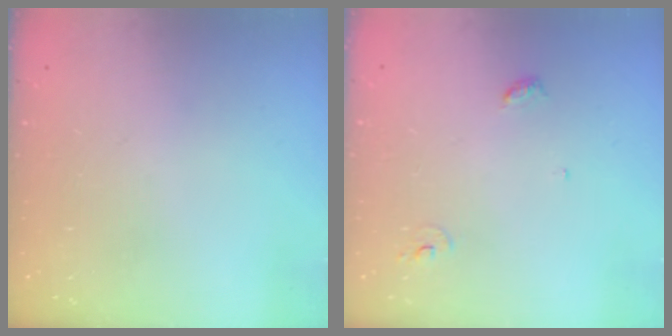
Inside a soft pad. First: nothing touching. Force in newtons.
{"total": 3.7, "press": 3.7, "slide": 0.3}